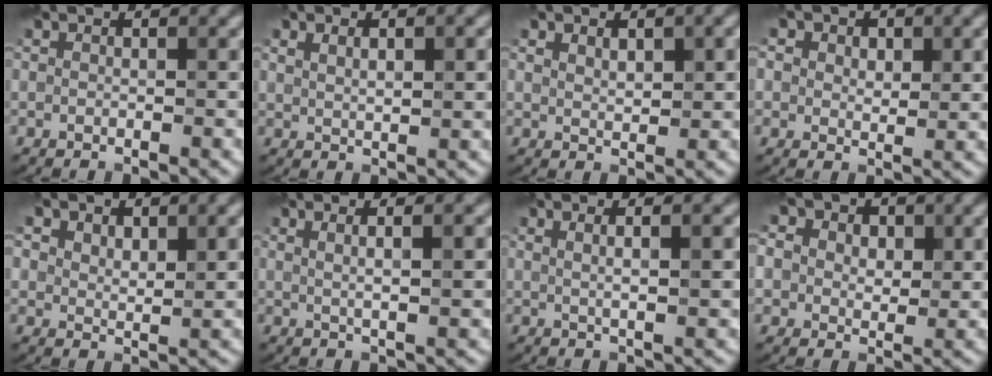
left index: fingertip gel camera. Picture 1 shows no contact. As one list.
[{"total": 2.8, "force": [0.9, 1.0, 2.5], "torque": [-0.045, 0.002, 0.019]}, {"total": 2.9, "force": [1.2, 1.4, 2.3], "torque": [-0.036, 0.001, 0.024]}, {"total": 4.8, "force": [2.0, 3.3, 2.9], "torque": [-0.034, 0.009, 0.012]}, {"total": 5.2, "force": [2.3, 2.9, 3.7], "torque": [-0.060, -0.005, 0.035]}, {"total": 4.3, "force": [1.2, 1.2, 4.0], "torque": [-0.050, 0.004, 0.014]}, {"total": 3.9, "force": [1.1, 1.1, 3.6], "torque": [-0.045, 0.005, 0.012]}, {"total": 10.7, "force": [4.8, 7.9, 5.4], "torque": [-0.088, 0.023, 0.057]}]